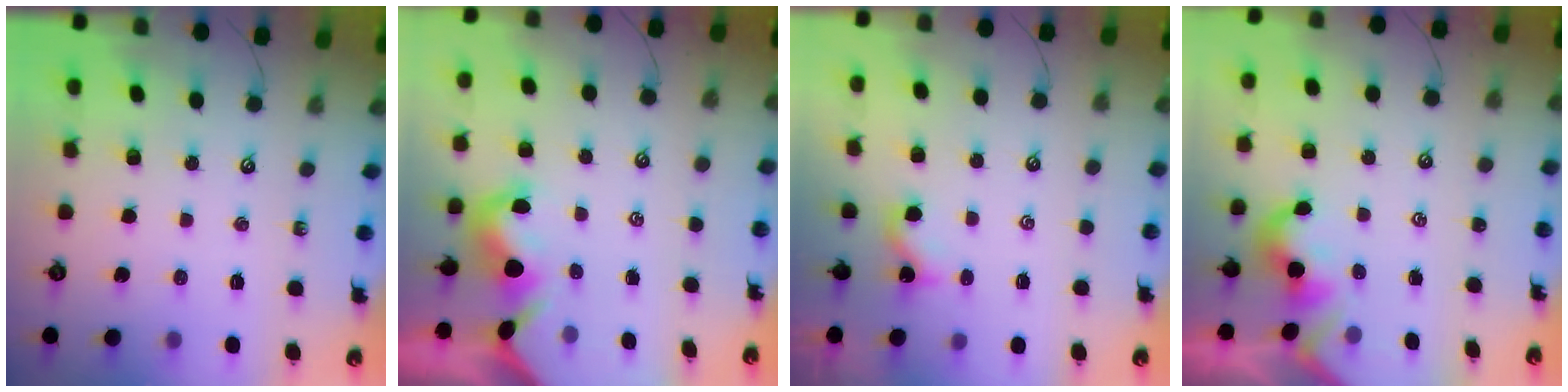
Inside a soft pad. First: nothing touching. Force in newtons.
{"total": 1.9, "press": 1.6, "slide": 1.0}
{"total": 1.8, "press": 1.7, "slide": 0.3}
{"total": 2.0, "press": 1.9, "slide": 0.5}